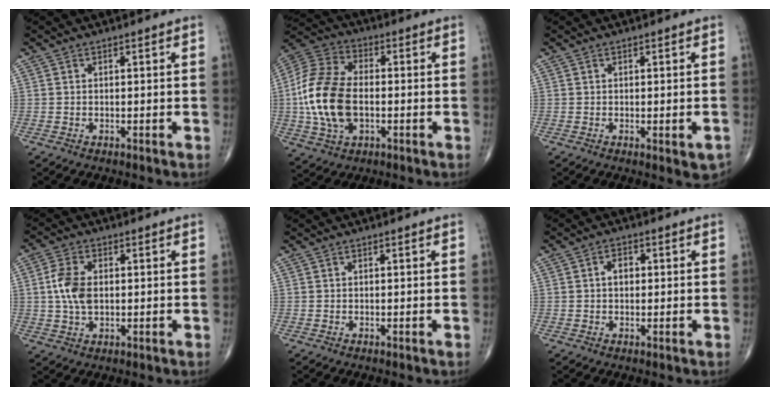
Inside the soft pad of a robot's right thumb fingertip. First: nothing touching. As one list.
[{"total": 16.9, "force": [-1.6, 10.2, 13.3], "torque": [-0.280, 0.018, -0.031]}, {"total": 3.7, "force": [-1.4, 1.3, 3.2], "torque": [-0.031, -0.001, -0.010]}, {"total": 6.9, "force": [0.4, 4.2, 5.5], "torque": [-0.114, 0.004, 0.007]}, {"total": 0.0}, {"total": 2.8, "force": [0.3, 2.0, 2.0], "torque": [-0.027, 0.009, 0.002]}]